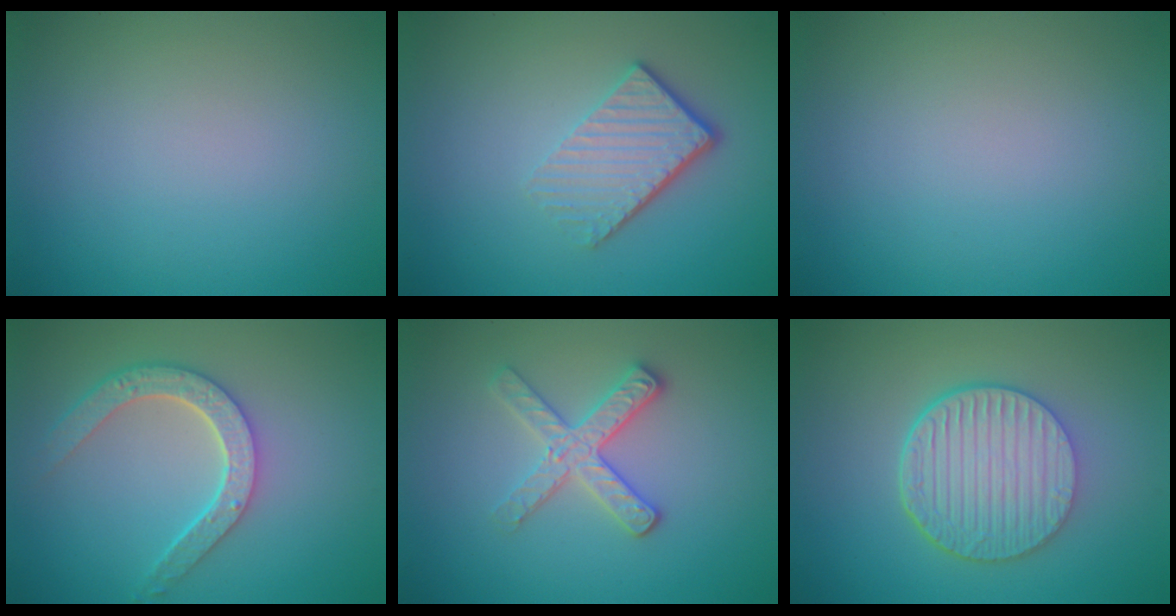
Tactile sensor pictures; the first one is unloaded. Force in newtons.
{"total": 4.3, "press": 2.9, "slide": 3.2}
{"total": 0.0}
{"total": 4.6, "press": 3.6, "slide": 2.8}
{"total": 3.0, "press": 2.8, "slide": 1.0}
{"total": 6.6, "press": 4.7, "slide": 4.6}